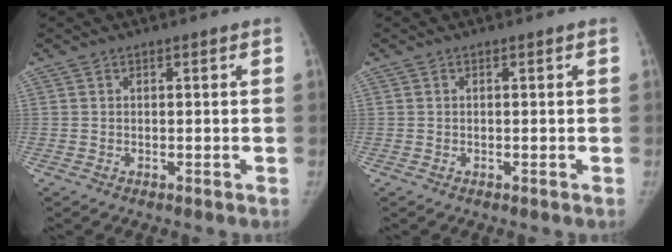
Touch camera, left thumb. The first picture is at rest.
{"total": 0.0}